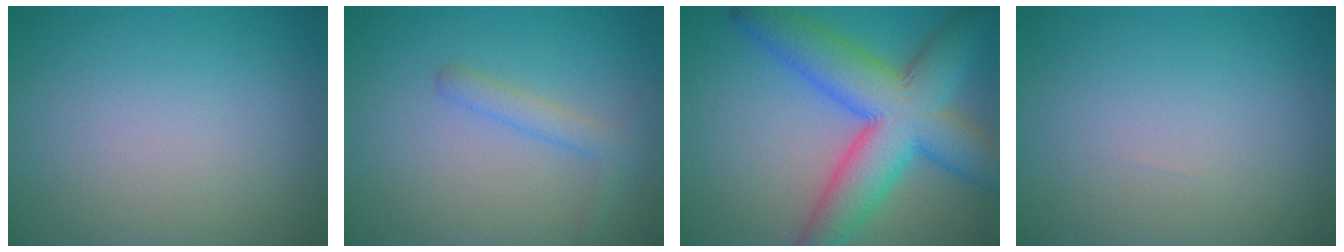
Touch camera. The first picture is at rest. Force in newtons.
{"total": 2.0, "press": 1.9, "slide": 0.1}
{"total": 11.0, "press": 11.0, "slide": 0.3}
{"total": 0.0}